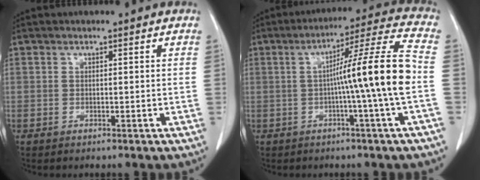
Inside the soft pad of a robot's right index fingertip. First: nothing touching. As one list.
[{"total": 12.9, "force": [-1.6, -2.2, 12.7], "torque": [-0.194, 0.010, -0.029]}]